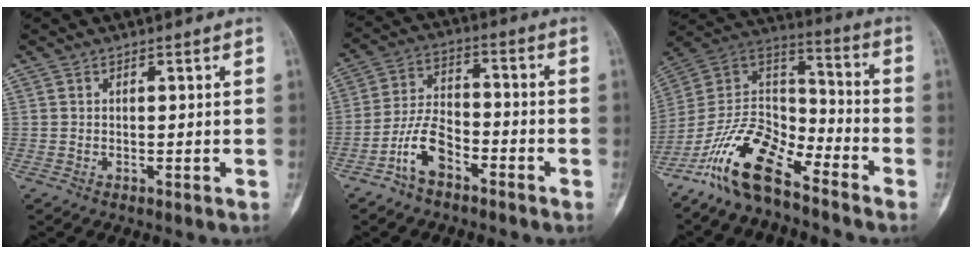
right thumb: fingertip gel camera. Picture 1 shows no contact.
{"total": 8.6, "force": [-4.9, 4.5, 5.4], "torque": [-0.103, 0.038, -0.099]}
{"total": 16.0, "force": [-11.3, 6.2, 9.4], "torque": [-0.159, 0.088, -0.220]}